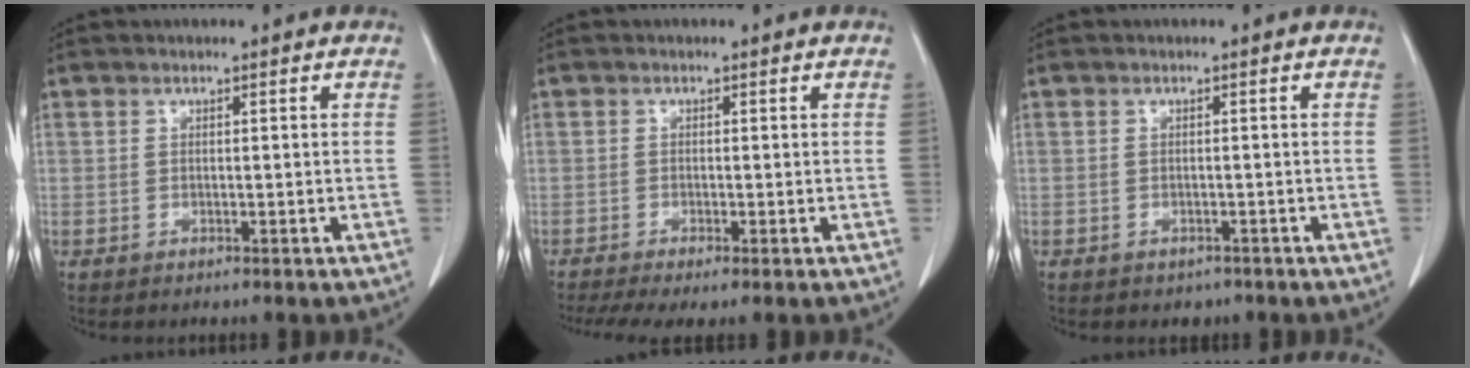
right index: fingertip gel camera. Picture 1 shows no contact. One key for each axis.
{"total": 6.1, "fx": -4.4, "fy": 0.8, "fz": 4.2, "tx": -0.069, "ty": -0.013, "tz": -0.072}
{"total": 1.8, "fx": -1.4, "fy": 1.1, "fz": 0.3, "tx": -0.009, "ty": 0.001, "tz": -0.015}